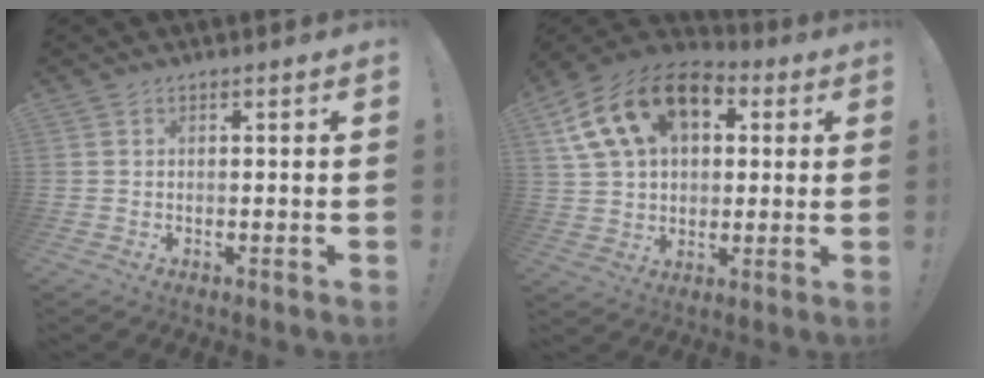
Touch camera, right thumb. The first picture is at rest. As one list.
[{"total": 19.5, "force": [7.7, 13.0, 12.2], "torque": [-0.203, -0.017, 0.142]}]